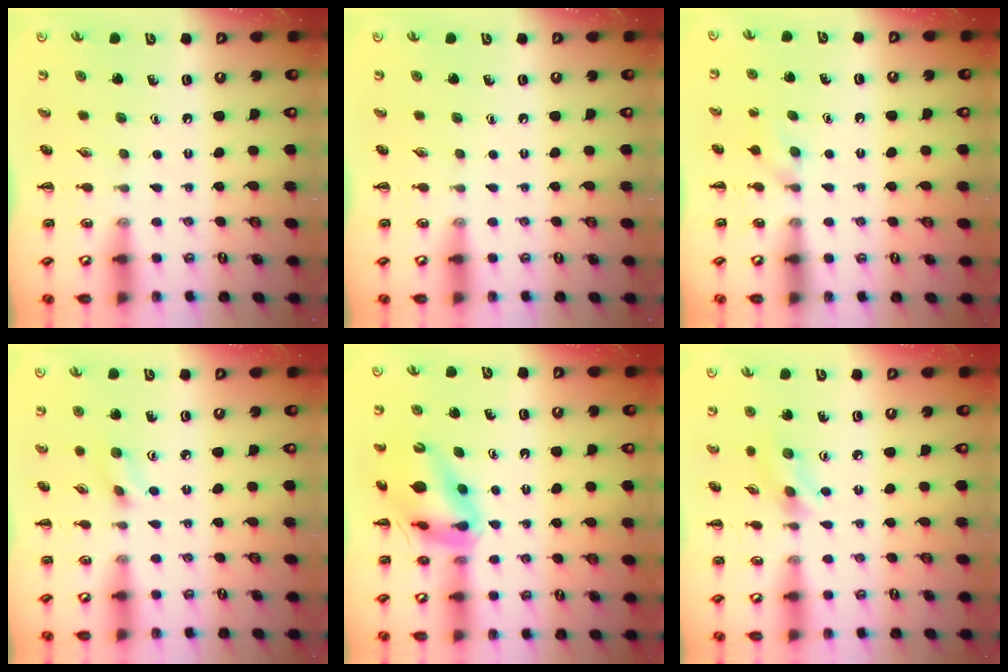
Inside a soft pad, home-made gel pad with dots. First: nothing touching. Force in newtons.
{"total": 0.0}
{"total": 6.6, "press": 6.4, "slide": 1.7}
{"total": 2.3, "press": 2.1, "slide": 0.8}
{"total": 13.1, "press": 12.7, "slide": 3.0}
{"total": 2.7, "press": 2.6, "slide": 0.6}